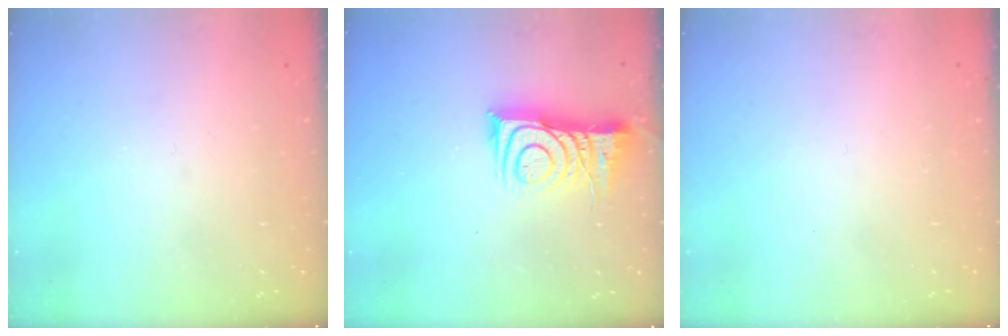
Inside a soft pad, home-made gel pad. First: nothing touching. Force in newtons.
{"total": 10.2, "press": 10.1, "slide": 0.9}
{"total": 1.6, "press": 1.6, "slide": 0.1}